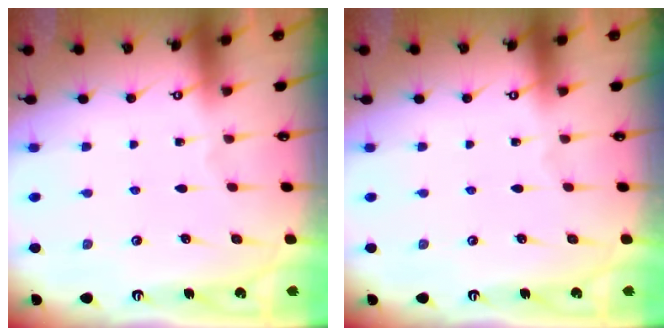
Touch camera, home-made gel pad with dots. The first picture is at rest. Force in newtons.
{"total": 0.0}